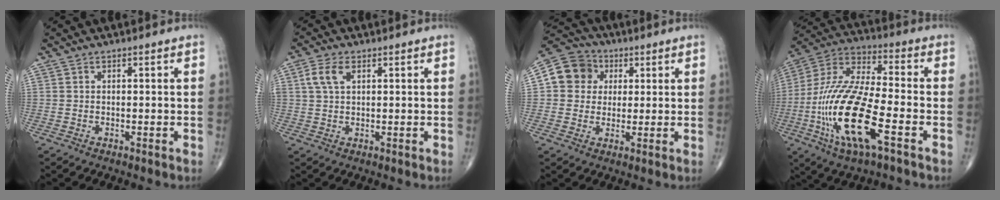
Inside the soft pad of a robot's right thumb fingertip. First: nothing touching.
{"total": 4.5, "force": [1.6, 2.4, 3.5], "torque": [-0.083, 0.009, 0.032]}
{"total": 9.5, "force": [2.0, 8.6, 3.5], "torque": [-0.042, 0.009, 0.023]}
{"total": 21.5, "force": [-6.7, 6.8, 19.3], "torque": [-0.418, 0.020, -0.120]}